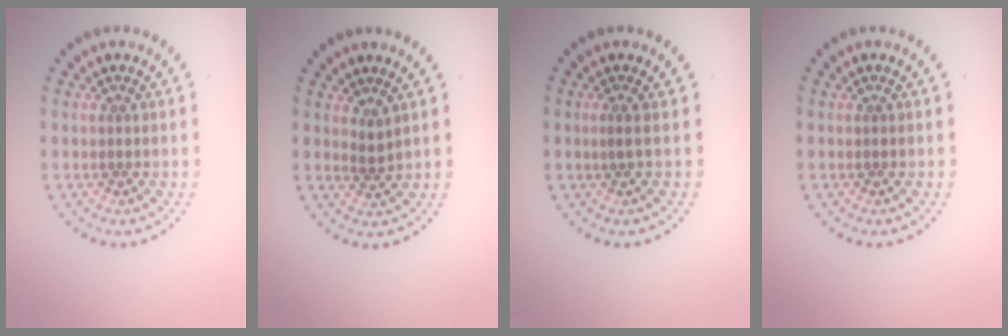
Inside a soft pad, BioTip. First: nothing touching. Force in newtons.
{"total": 1.1, "press": 0.8, "slide": 0.7}
{"total": 0.7, "press": 0.3, "slide": 0.6}
{"total": 0.0}